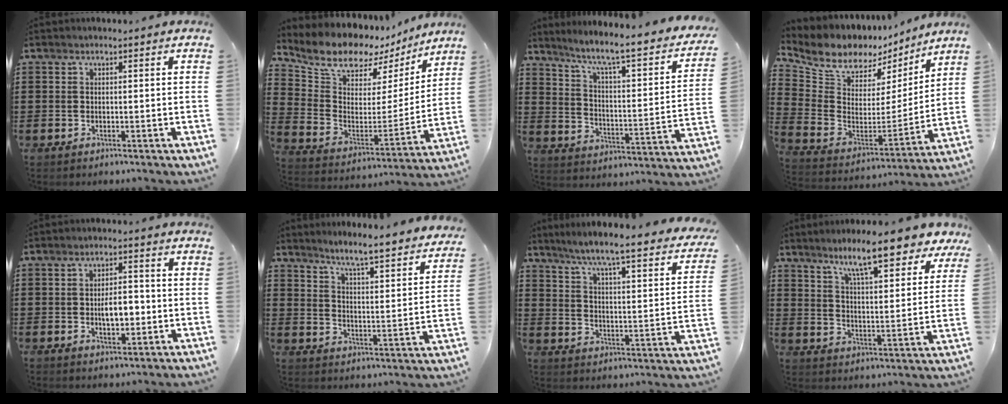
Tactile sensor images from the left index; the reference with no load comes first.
{"total": 10.6, "force": [9.4, 3.8, 3.1], "torque": [-0.091, -0.069, 0.162]}
{"total": 5.9, "force": [4.4, 0.1, 4.0], "torque": [-0.098, -0.041, 0.059]}
{"total": 8.2, "force": [7.1, 3.9, 1.5], "torque": [-0.071, -0.052, 0.125]}
{"total": 4.8, "force": [-0.8, 2.3, 4.1], "torque": [-0.061, 0.000, -0.022]}
{"total": 5.2, "force": [4.8, -1.0, 1.7], "torque": [-0.050, -0.051, 0.071]}
{"total": 5.1, "force": [4.4, -0.8, 2.4], "torque": [-0.071, -0.045, 0.061]}
{"total": 10.0, "force": [8.2, 0.9, 5.7], "torque": [-0.111, -0.040, 0.137]}